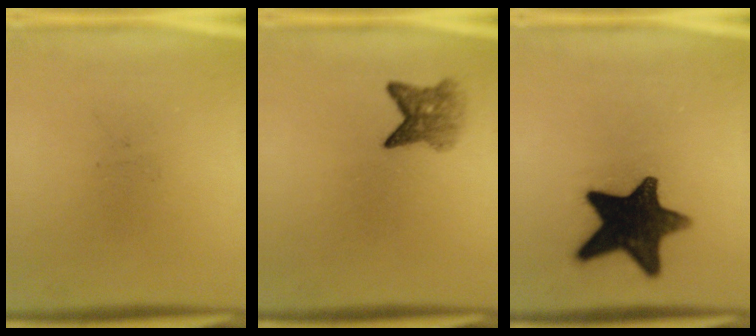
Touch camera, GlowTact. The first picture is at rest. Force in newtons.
{"total": 3.8}
{"total": 15.0}